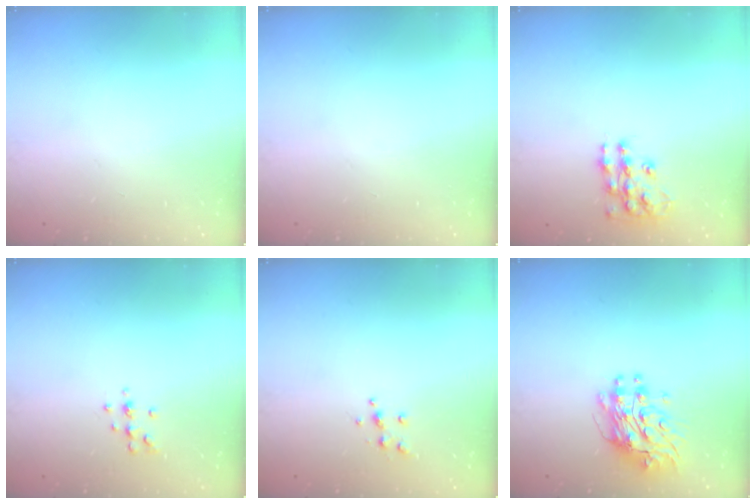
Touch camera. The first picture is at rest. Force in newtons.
{"total": 0.0}
{"total": 11.7, "press": 11.6, "slide": 0.8}
{"total": 5.5, "press": 5.2, "slide": 1.6}
{"total": 4.7, "press": 4.6, "slide": 0.5}
{"total": 9.8, "press": 9.7, "slide": 0.8}